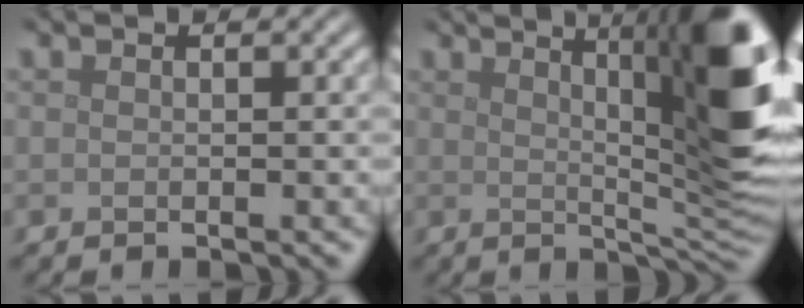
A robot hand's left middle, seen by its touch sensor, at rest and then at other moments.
{"total": 13.6, "force": [4.1, 3.7, 12.5], "torque": [-0.134, 0.013, 0.055]}